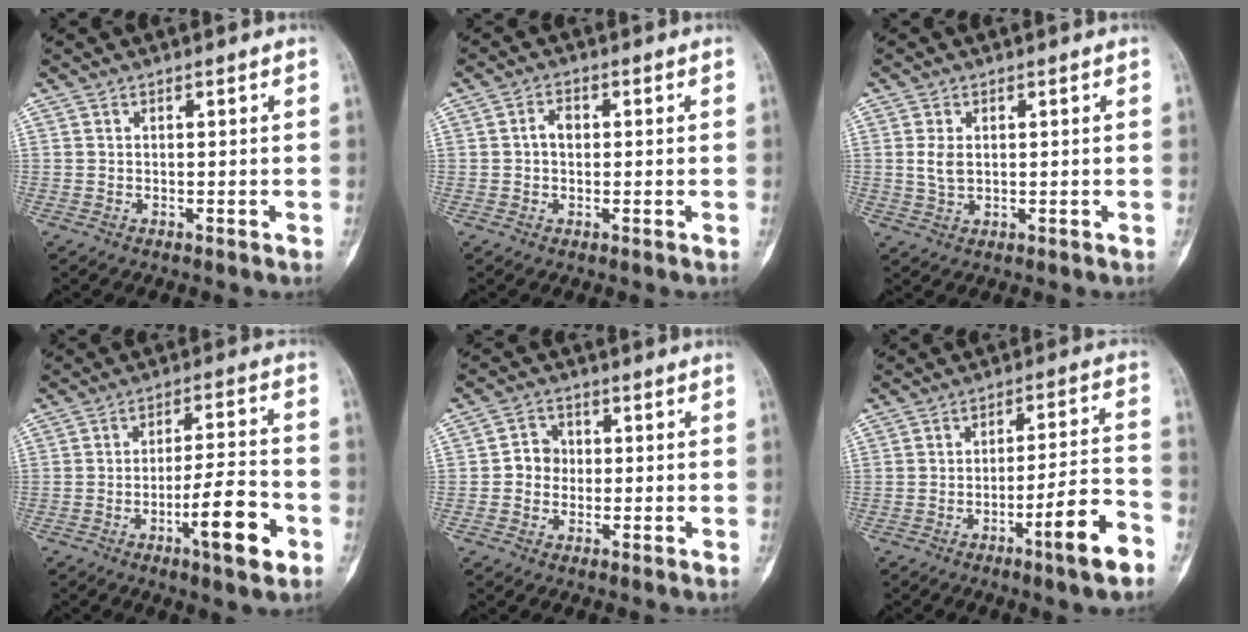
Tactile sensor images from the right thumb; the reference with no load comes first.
{"total": 2.5, "force": [0.0, 1.8, 1.8], "torque": [-0.025, 0.009, -0.004]}
{"total": 3.1, "force": [0.4, 1.9, 2.4], "torque": [-0.048, -0.001, 0.010]}
{"total": 11.3, "force": [-4.8, 2.5, 9.9], "torque": [-0.150, 0.027, -0.075]}
{"total": 4.2, "force": [-0.4, 3.8, 1.7], "torque": [-0.005, 0.012, -0.016]}
{"total": 10.8, "force": [-5.9, 1.0, 9.0], "torque": [-0.134, 0.036, -0.089]}